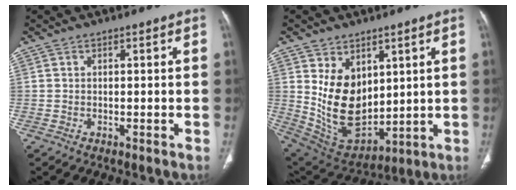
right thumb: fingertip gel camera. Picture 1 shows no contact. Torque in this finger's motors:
{"motor_torque": [0.53, 3.73, 2.00, 0.52, 0.56]}